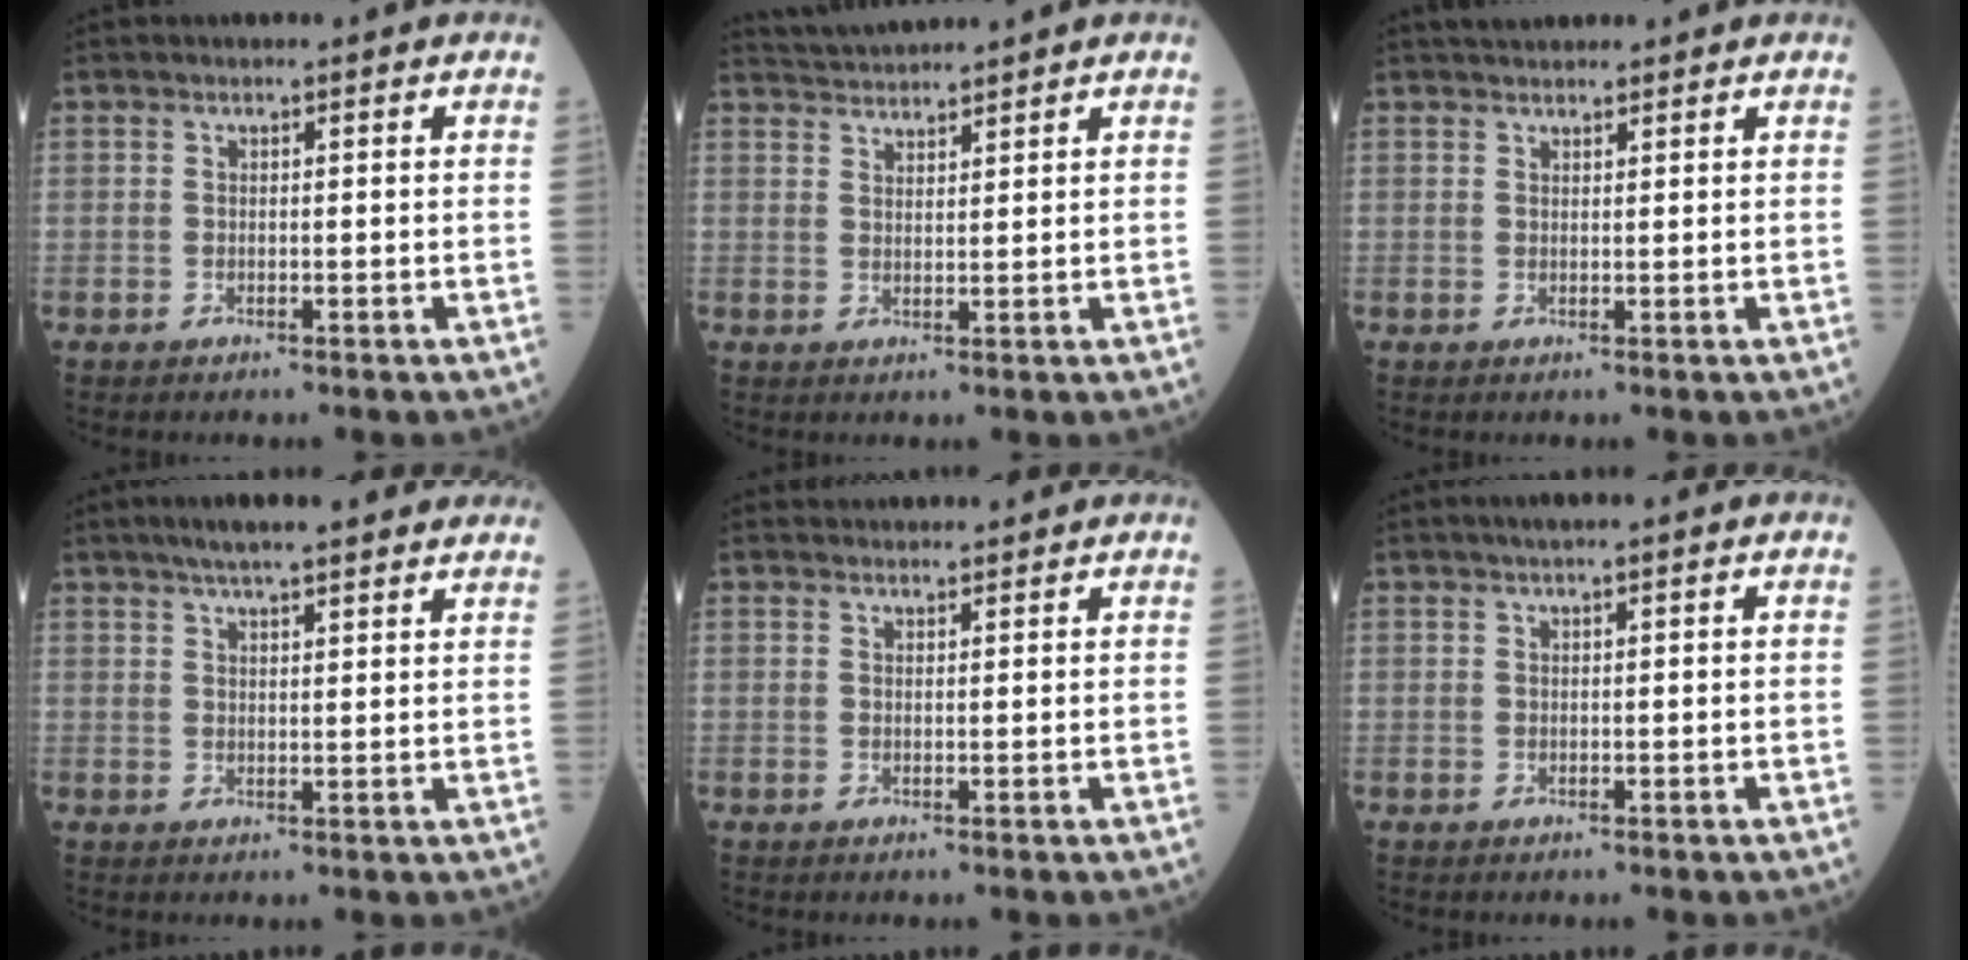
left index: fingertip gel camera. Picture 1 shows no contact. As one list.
[{"total": 3.9, "force": [3.9, -0.7, 0.2], "torque": [-0.012, 0.023, 0.077]}, {"total": 3.2, "force": [3.0, 0.7, 1.0], "torque": [-0.015, 0.031, 0.050]}, {"total": 11.4, "force": [9.4, 1.4, 6.3], "torque": [-0.085, 0.029, 0.121]}, {"total": 4.4, "force": [4.3, 0.5, 0.6], "torque": [-0.008, 0.031, 0.058]}, {"total": 1.7, "force": [1.3, -0.2, 1.1], "torque": [-0.016, 0.012, 0.024]}]